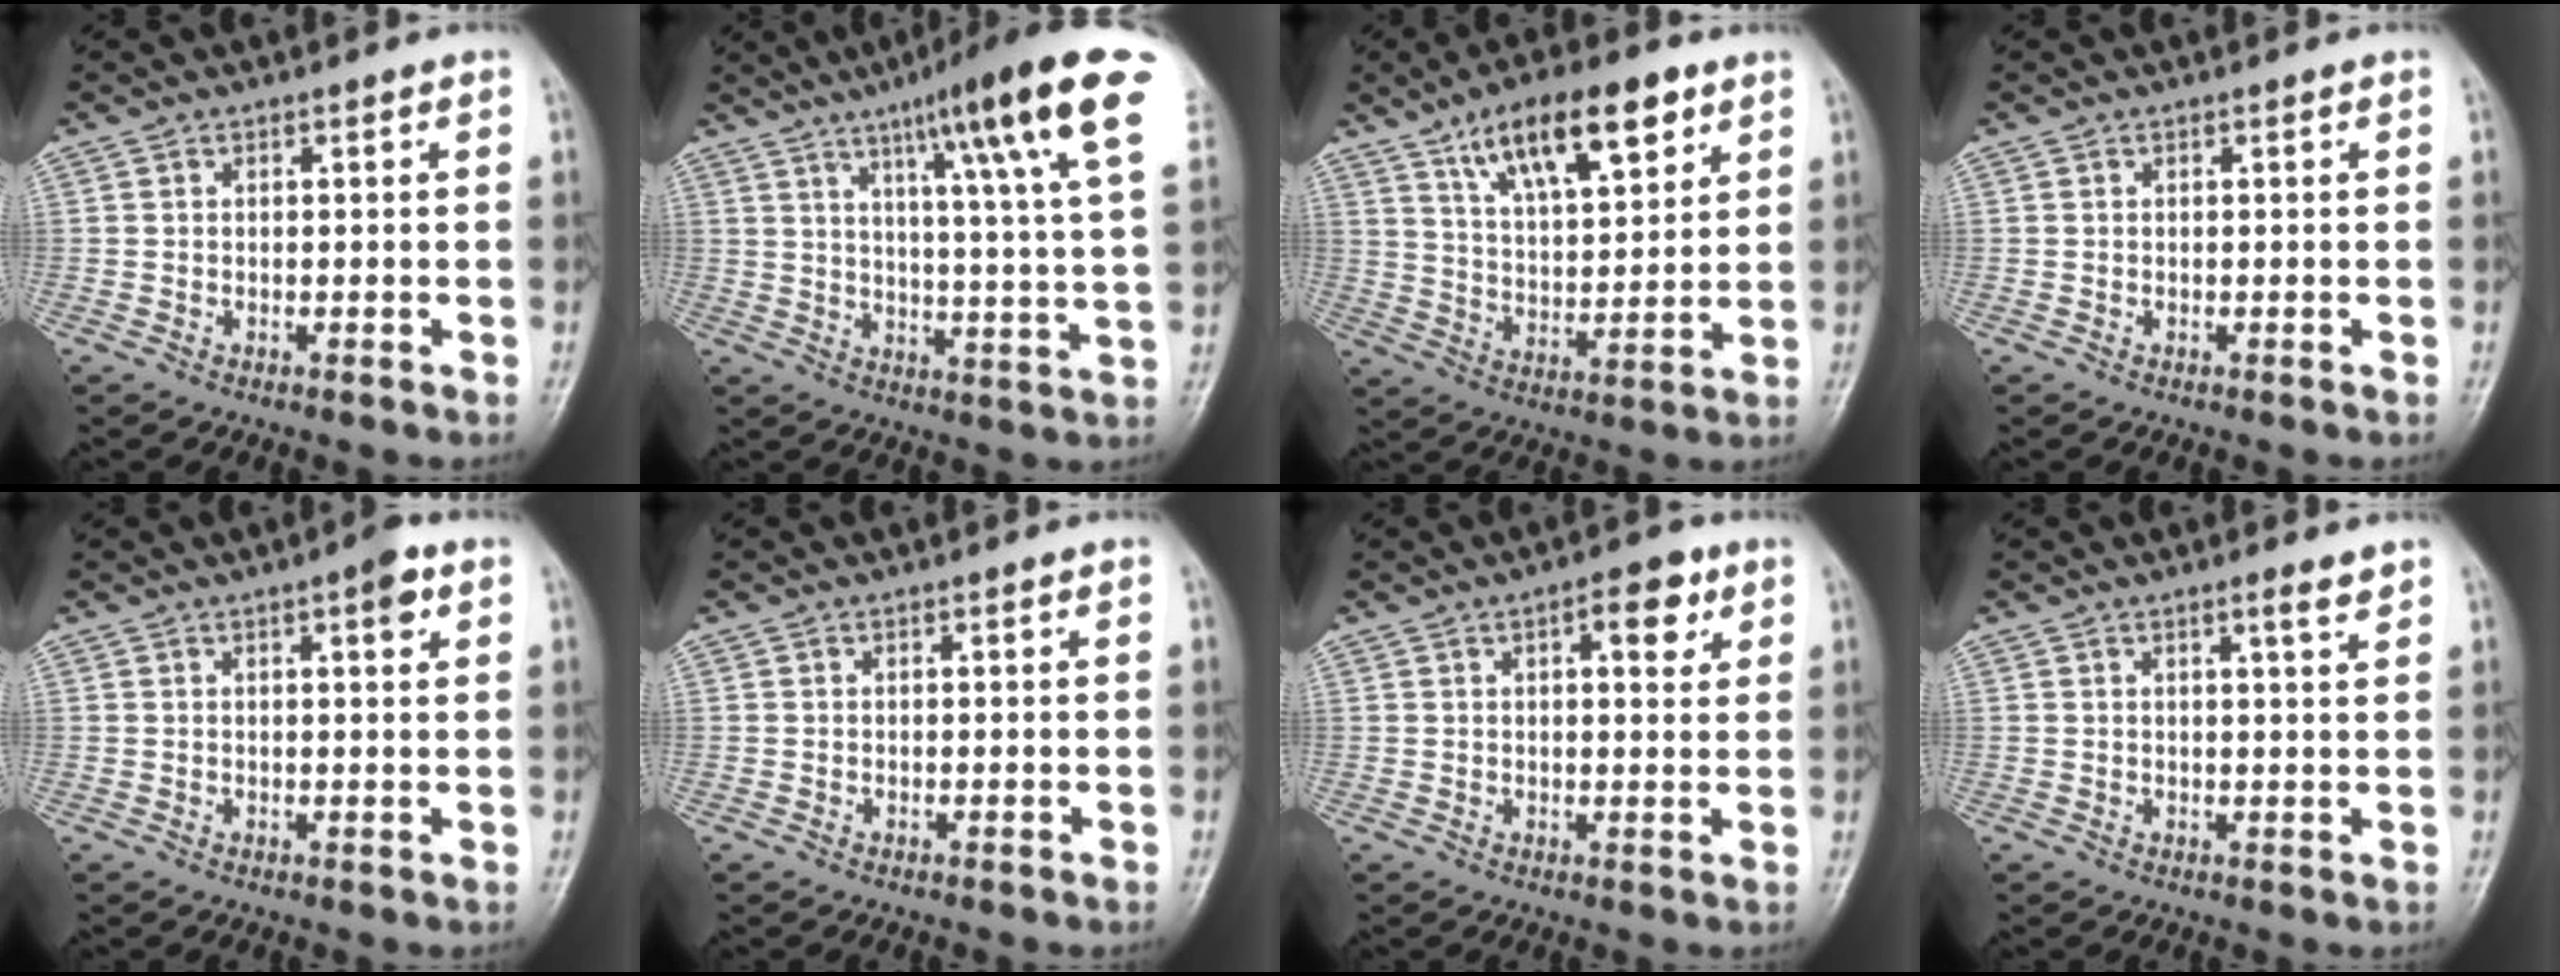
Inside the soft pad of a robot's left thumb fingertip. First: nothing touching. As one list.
[{"total": 20.1, "force": [10.5, 1.8, 17.1], "torque": [-0.232, -0.028, 0.141]}, {"total": 15.7, "force": [8.7, 5.9, 11.7], "torque": [-0.164, -0.031, 0.150]}, {"total": 0.0}, {"total": 3.4, "force": [1.6, 0.9, 2.9], "torque": [-0.037, -0.003, 0.020]}, {"total": 0.0}, {"total": 5.9, "force": [2.6, 2.5, 4.7], "torque": [-0.047, -0.006, 0.031]}, {"total": 2.5, "force": [1.7, 0.1, 1.8], "torque": [-0.028, -0.012, 0.026]}]